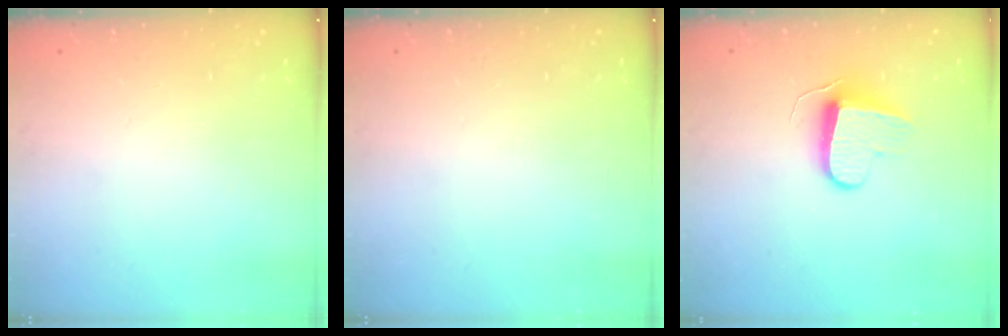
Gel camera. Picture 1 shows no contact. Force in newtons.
{"total": 0.0}
{"total": 8.9, "press": 8.9, "slide": 0.1}